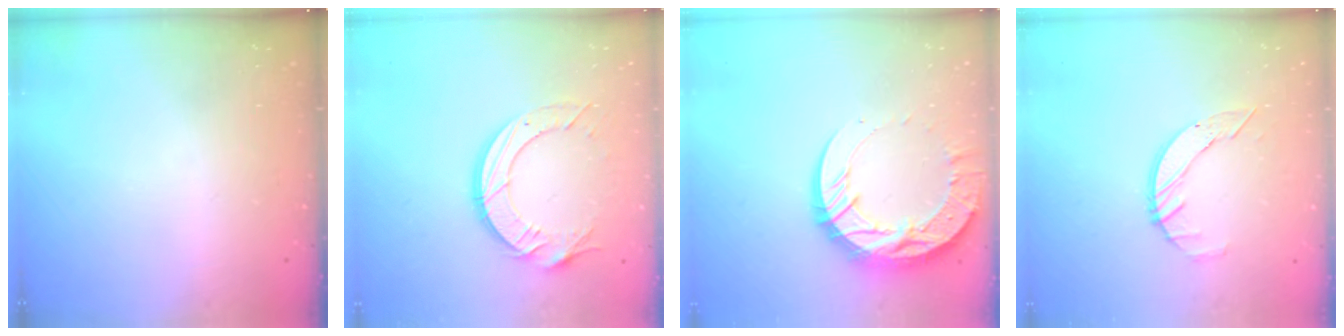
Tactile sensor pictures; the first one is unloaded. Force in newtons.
{"total": 12.1, "press": 12.1, "slide": 1.0}
{"total": 18.7, "press": 18.6, "slide": 1.8}
{"total": 5.7, "press": 5.7, "slide": 0.6}